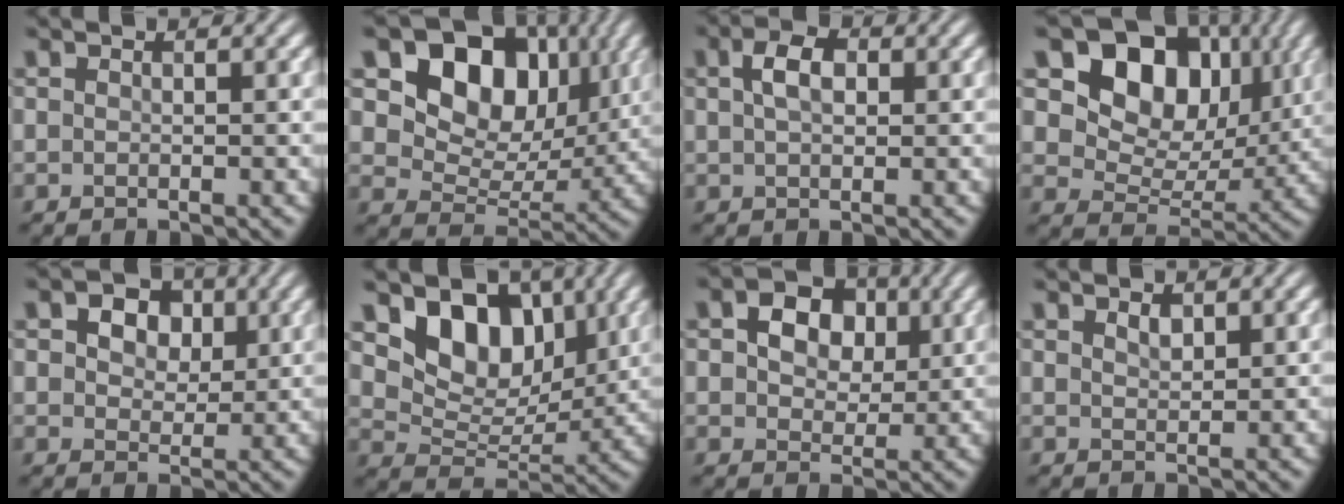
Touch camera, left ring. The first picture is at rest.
{"total": 10.9, "force": [4.3, 7.7, 6.5], "torque": [-0.109, 0.001, 0.067]}
{"total": 3.0, "force": [0.8, 1.8, 2.2], "torque": [-0.045, 0.006, 0.012]}
{"total": 11.2, "force": [4.5, 7.9, 6.5], "torque": [-0.109, 0.008, 0.068]}
{"total": 5.7, "force": [2.4, 3.8, 3.4], "torque": [-0.058, 0.009, 0.023]}
{"total": 7.4, "force": [3.5, 4.9, 4.3], "torque": [-0.070, -0.014, 0.053]}
{"total": 5.1, "force": [1.4, 3.7, 3.2], "torque": [-0.054, 0.004, 0.013]}
{"total": 1.1, "force": [0.8, 0.5, 0.6], "torque": [-0.013, 0.000, 0.015]}